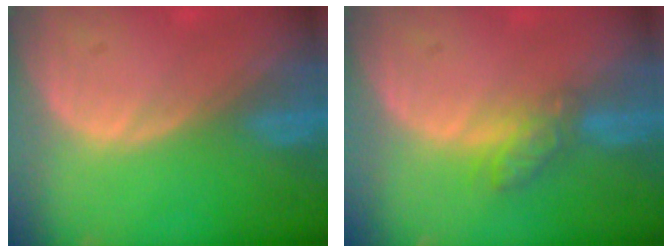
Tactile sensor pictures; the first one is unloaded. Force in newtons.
{"total": 4.4, "press": 4.0, "slide": 1.8}